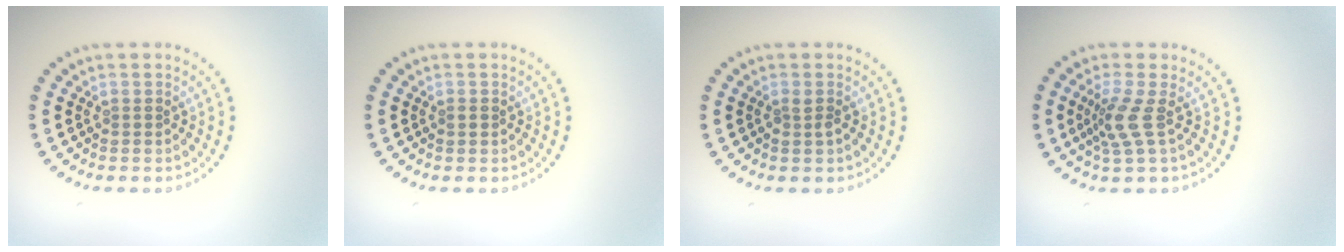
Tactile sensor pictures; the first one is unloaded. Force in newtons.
{"total": 0.7, "press": 0.7, "slide": 0.0}
{"total": 0.7, "press": 0.6, "slide": 0.2}
{"total": 2.5, "press": 1.9, "slide": 1.7}